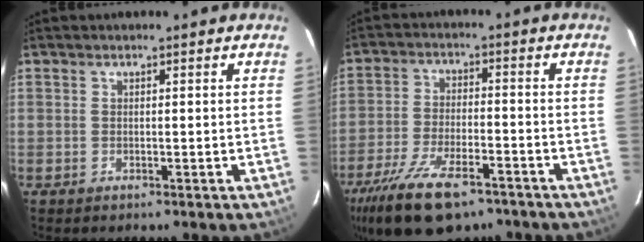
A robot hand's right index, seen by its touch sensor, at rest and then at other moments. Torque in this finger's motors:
{"motor_torque": [1.83, -0.31, 0.65, 0.18]}